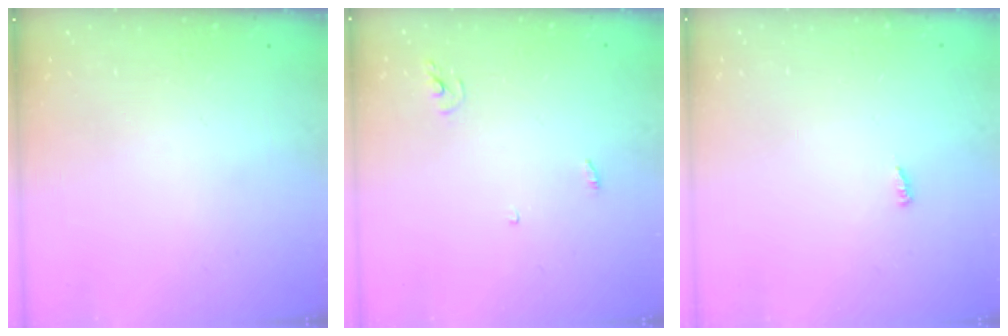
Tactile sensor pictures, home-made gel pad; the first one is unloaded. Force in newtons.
{"total": 3.3, "press": 3.2, "slide": 0.3}
{"total": 3.0, "press": 3.0, "slide": 0.0}